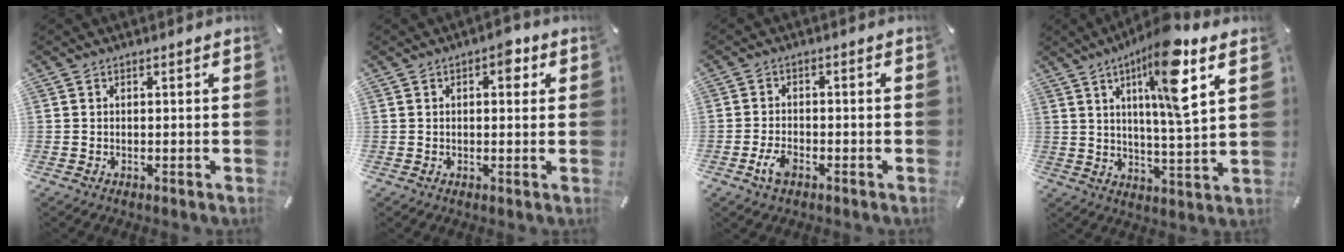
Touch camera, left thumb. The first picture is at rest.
{"total": 4.5, "force": [1.5, 2.4, 3.5], "torque": [-0.034, -0.007, 0.015]}
{"total": 4.0, "force": [-2.1, 2.2, 2.7], "torque": [-0.062, 0.004, -0.041]}
{"total": 15.2, "force": [7.3, 2.9, 13.0], "torque": [-0.210, -0.024, 0.111]}